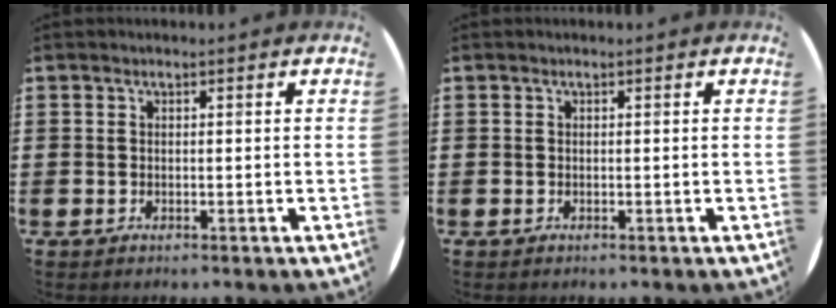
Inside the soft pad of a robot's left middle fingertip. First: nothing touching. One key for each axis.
{"total": 0.0}